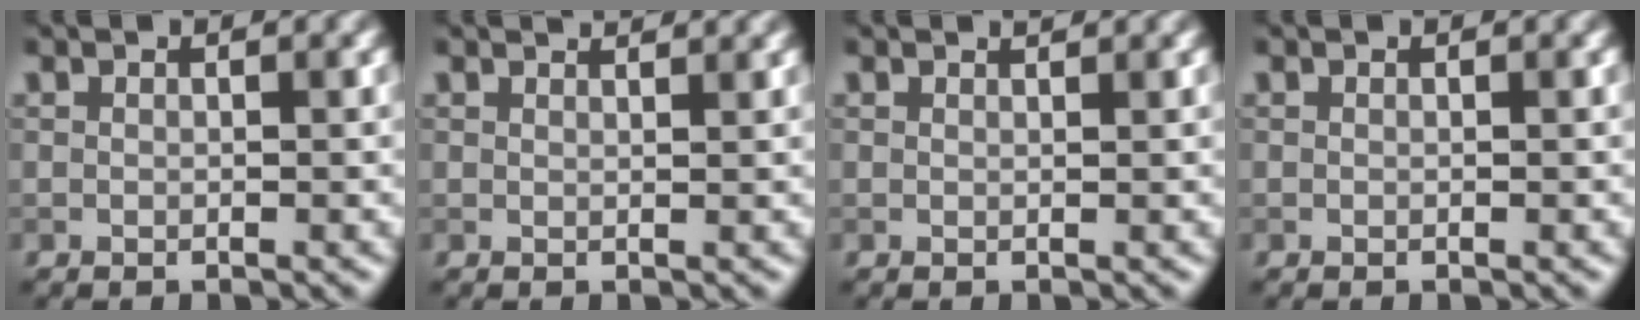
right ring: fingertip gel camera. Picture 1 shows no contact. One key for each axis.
{"total": 1.8, "fx": 1.6, "fy": 0.3, "fz": 0.6, "tx": -0.009, "ty": 0.002, "tz": 0.013}
{"total": 0.6, "fx": 0.6, "fy": 0.0, "fz": 0.1, "tx": -0.002, "ty": -0.001, "tz": 0.009}
{"total": 0.0}